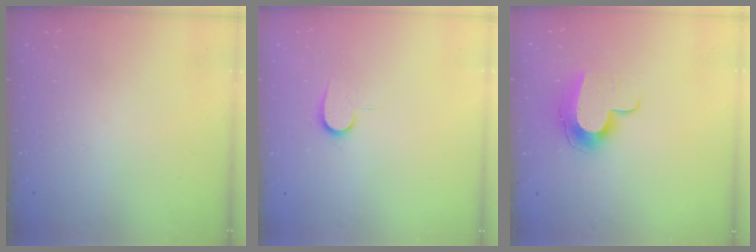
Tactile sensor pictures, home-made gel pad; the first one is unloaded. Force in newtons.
{"total": 6.4, "press": 6.3, "slide": 0.7}
{"total": 10.7, "press": 10.7, "slide": 0.5}